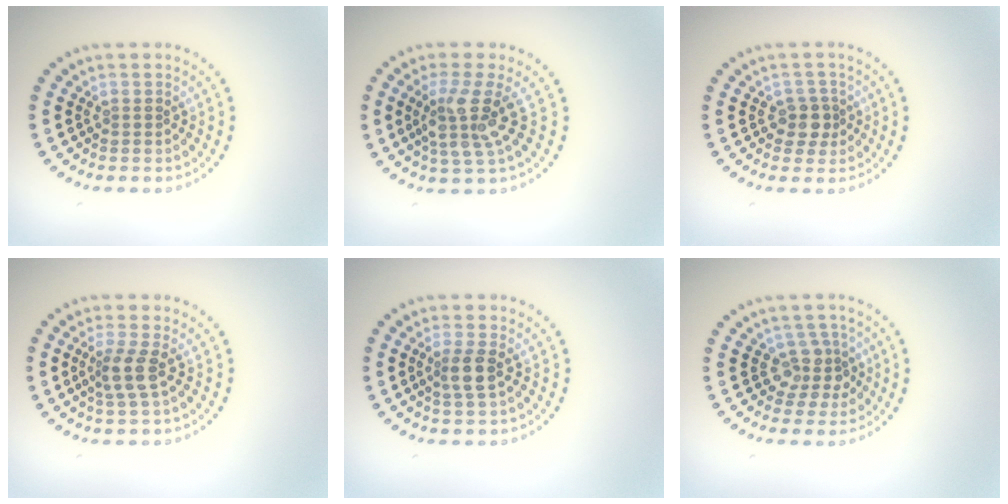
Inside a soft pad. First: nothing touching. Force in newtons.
{"total": 3.8, "press": 2.9, "slide": 2.5}
{"total": 2.1, "press": 1.8, "slide": 1.1}
{"total": 2.6, "press": 2.1, "slide": 1.5}
{"total": 2.2, "press": 1.9, "slide": 1.1}
{"total": 2.8, "press": 2.1, "slide": 1.8}